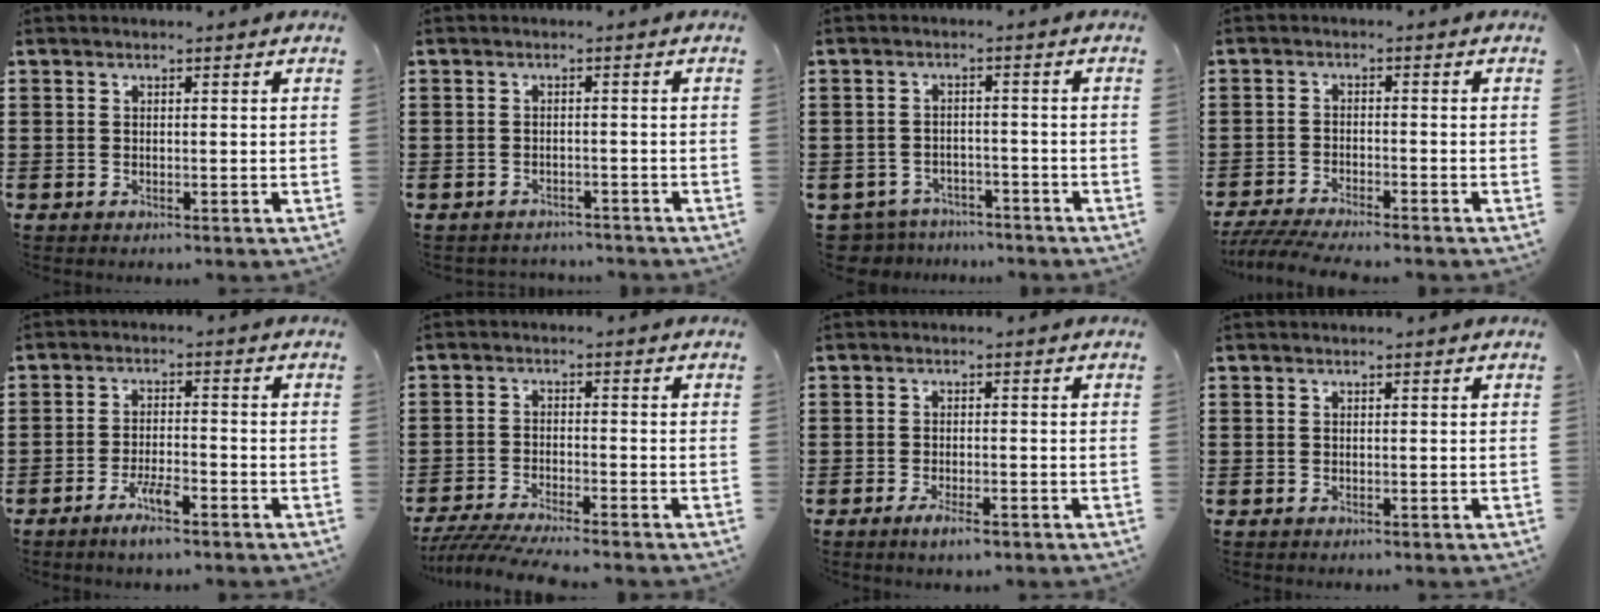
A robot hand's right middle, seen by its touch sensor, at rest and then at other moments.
{"total": 1.6, "force": [-1.6, 0.3, -0.2], "torque": [-0.003, 0.002, -0.036]}
{"total": 3.4, "force": [-3.3, 0.6, -0.2], "torque": [-0.016, -0.002, -0.075]}
{"total": 4.0, "force": [-3.8, 0.0, 1.2], "torque": [-0.035, -0.012, -0.078]}
{"total": 4.5, "force": [-3.0, 0.8, 3.2], "torque": [-0.074, -0.003, -0.060]}
{"total": 4.3, "force": [-4.1, 0.0, 1.5], "torque": [-0.040, -0.014, -0.083]}
{"total": 2.6, "force": [-1.5, 0.6, 2.1], "torque": [-0.034, 0.000, -0.026]}
{"total": 0.0}